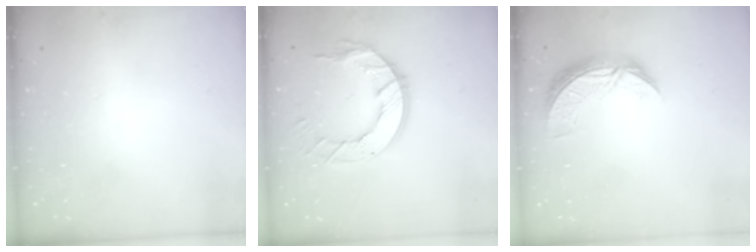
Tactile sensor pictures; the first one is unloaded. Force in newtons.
{"total": 12.3, "press": 12.3, "slide": 1.2}
{"total": 8.2, "press": 8.2, "slide": 0.3}